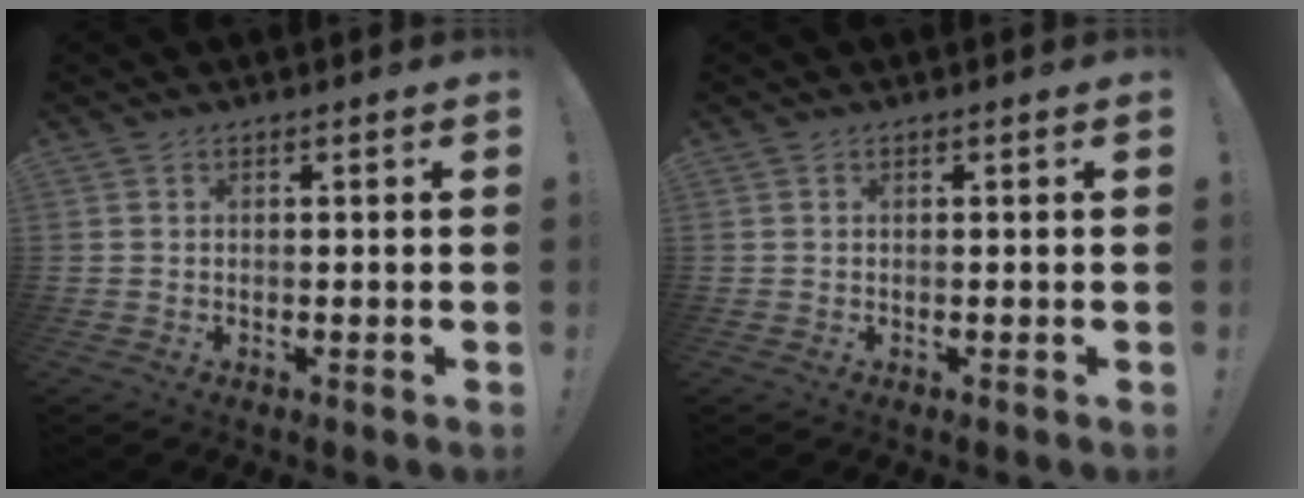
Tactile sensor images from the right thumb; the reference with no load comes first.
{"total": 0.0}